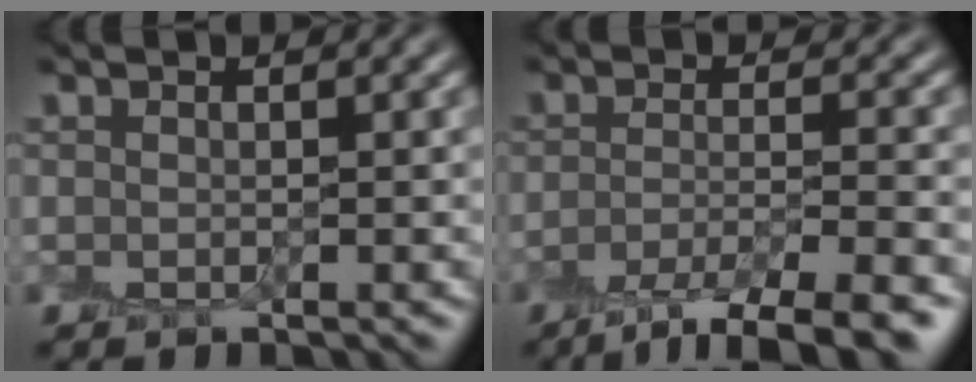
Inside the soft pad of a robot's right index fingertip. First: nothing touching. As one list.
[{"total": 6.1, "force": [-4.0, 1.3, 4.3], "torque": [-0.059, -0.002, -0.070]}]